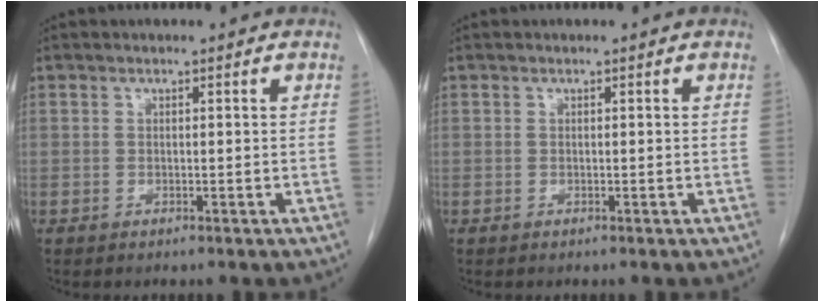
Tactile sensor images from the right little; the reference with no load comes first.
{"total": 0.0}